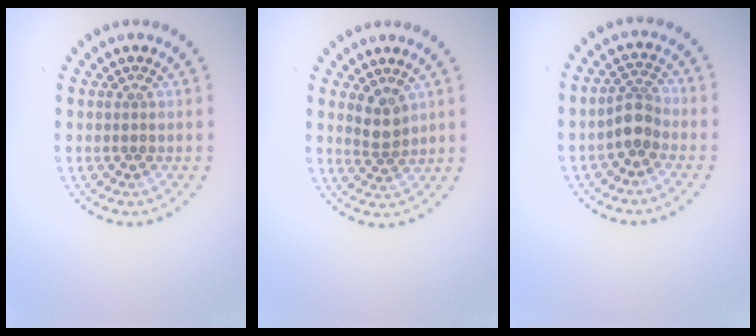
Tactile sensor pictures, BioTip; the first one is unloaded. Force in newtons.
{"total": 2.0, "press": 1.6, "slide": 1.1}
{"total": 2.4, "press": 1.9, "slide": 1.4}